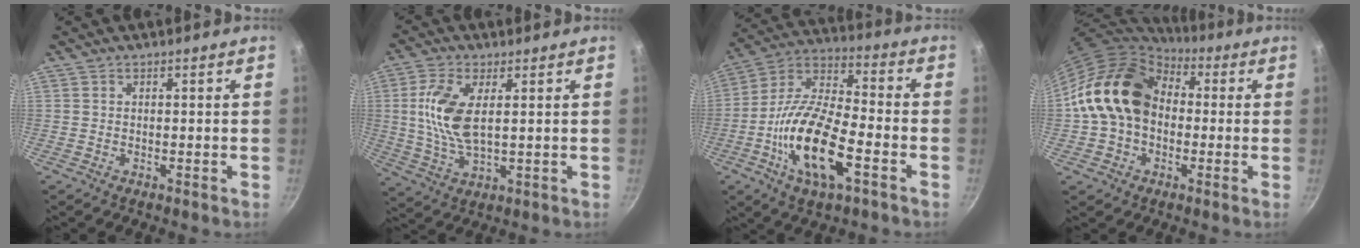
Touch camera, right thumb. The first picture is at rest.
{"total": 10.2, "force": [1.9, 4.6, 8.9], "torque": [-0.184, -0.004, 0.040]}
{"total": 18.6, "force": [-6.4, 7.4, 15.9], "torque": [-0.298, 0.031, -0.135]}
{"total": 16.8, "force": [1.0, 12.7, 10.9], "torque": [-0.164, 0.036, 0.005]}